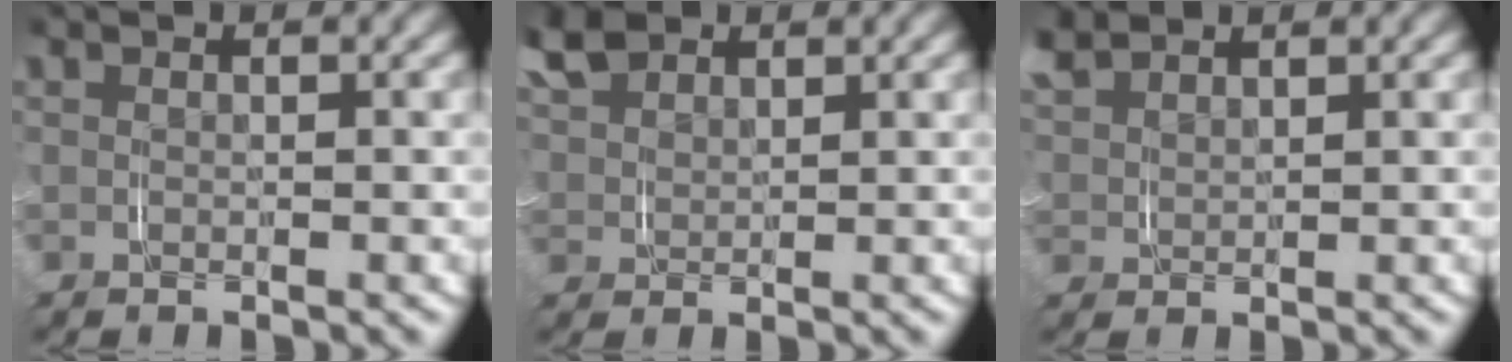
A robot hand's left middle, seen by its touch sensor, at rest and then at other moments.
{"total": 3.3, "force": [2.2, 1.8, 1.5], "torque": [-0.050, -0.001, 0.049]}
{"total": 2.1, "force": [1.9, 0.7, 0.6], "torque": [-0.029, 0.003, 0.041]}